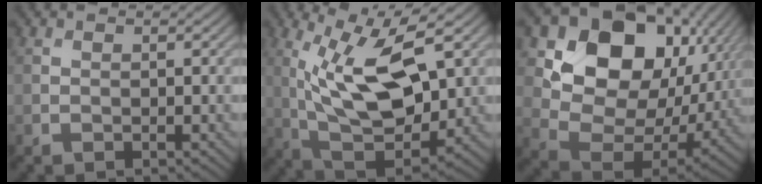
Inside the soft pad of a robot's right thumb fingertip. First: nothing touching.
{"total": 14.4, "force": [3.4, 6.4, 12.5], "torque": [-0.254, -0.008, 0.067]}
{"total": 17.2, "force": [6.7, 12.4, 9.8], "torque": [-0.180, 0.005, 0.134]}